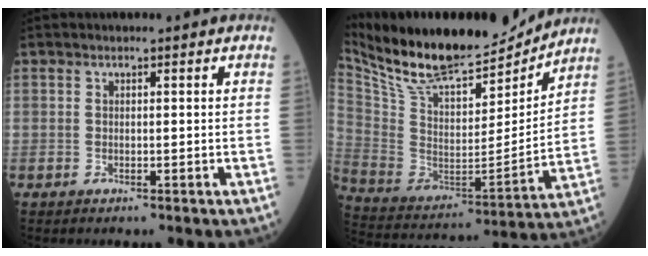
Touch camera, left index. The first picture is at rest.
{"total": 22.4, "force": [19.6, 5.3, 9.5], "torque": [-0.182, -0.016, 0.331]}